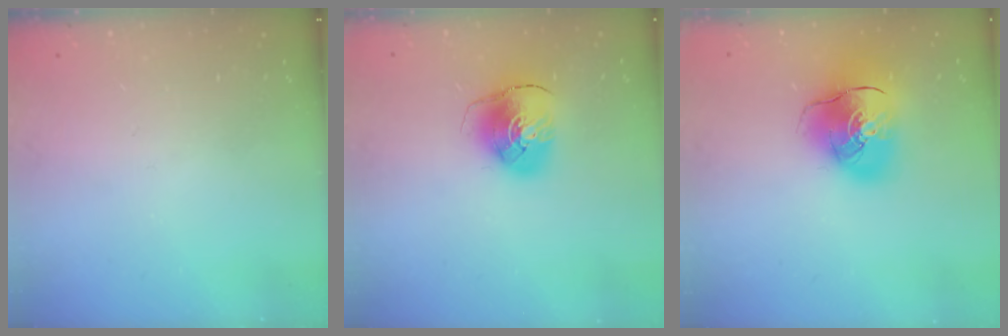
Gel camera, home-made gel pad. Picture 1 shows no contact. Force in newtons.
{"total": 9.7, "press": 9.6, "slide": 1.4}
{"total": 15.9, "press": 15.6, "slide": 2.7}